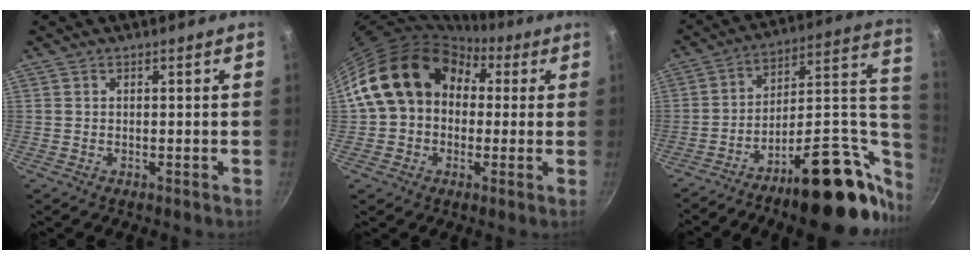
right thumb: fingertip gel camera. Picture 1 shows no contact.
{"total": 16.2, "force": [2.9, 12.9, 9.3], "torque": [-0.127, 0.043, 0.039]}
{"total": 26.8, "force": [-10.3, 12.0, 21.7], "torque": [-0.251, 0.072, -0.153]}